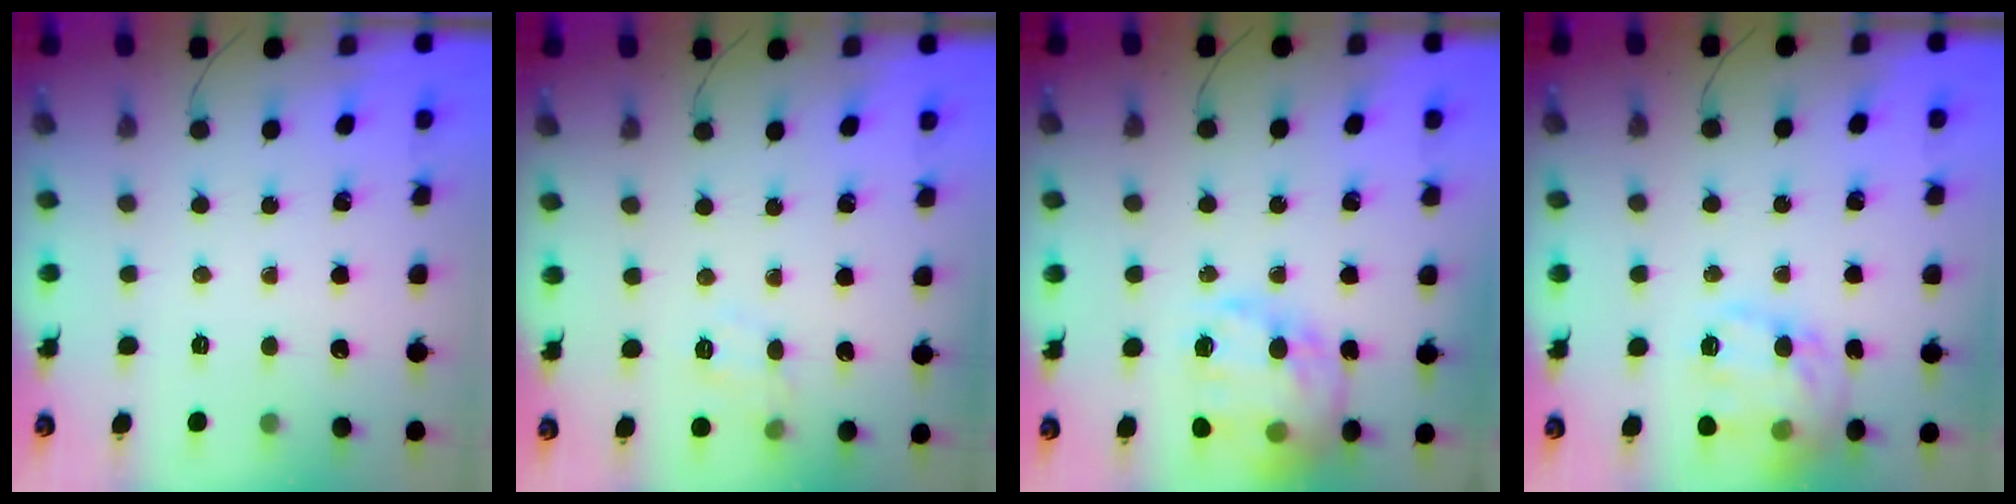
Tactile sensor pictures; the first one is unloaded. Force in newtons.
{"total": 8.6, "press": 8.5, "slide": 1.1}
{"total": 22.5, "press": 22.1, "slide": 4.0}
{"total": 14.4, "press": 14.3, "slide": 1.6}